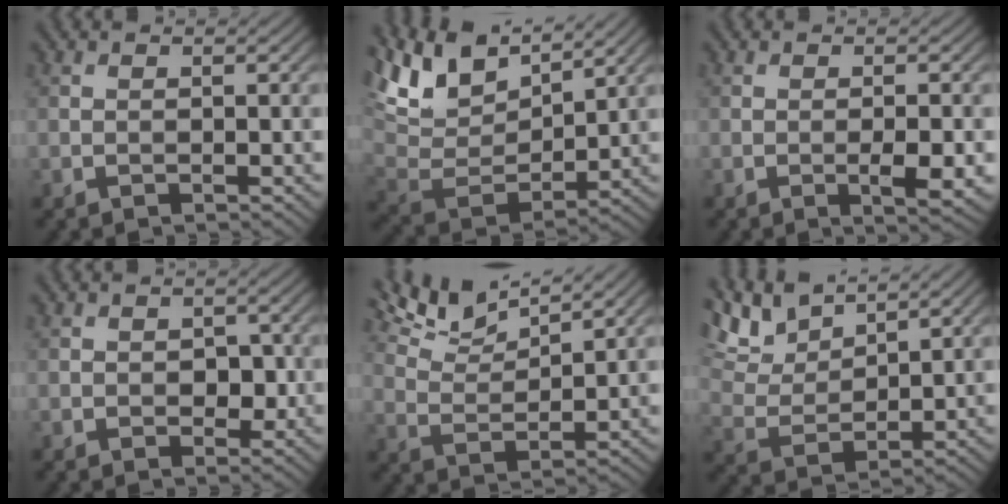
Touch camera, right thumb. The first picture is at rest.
{"total": 12.0, "force": [8.2, 5.1, 7.2], "torque": [-0.197, 0.020, 0.156]}
{"total": 3.3, "force": [-1.0, 0.7, 3.1], "torque": [-0.053, -0.001, -0.011]}
{"total": 2.4, "force": [-0.2, 1.7, 1.6], "torque": [-0.028, -0.008, -0.004]}
{"total": 7.6, "force": [6.2, 1.5, 4.2], "torque": [-0.104, 0.011, 0.124]}
{"total": 9.1, "force": [6.8, 2.9, 5.4], "torque": [-0.131, 0.006, 0.125]}